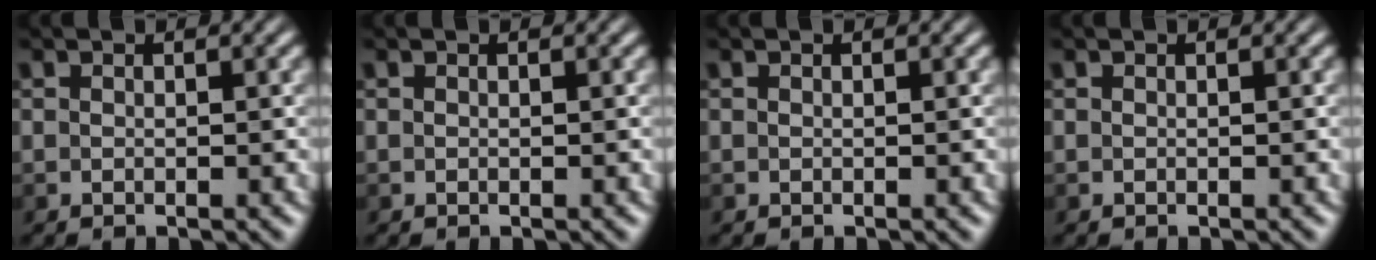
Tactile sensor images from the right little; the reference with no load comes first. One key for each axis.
{"total": 0.0}
{"total": 0.0}
{"total": 0.0}